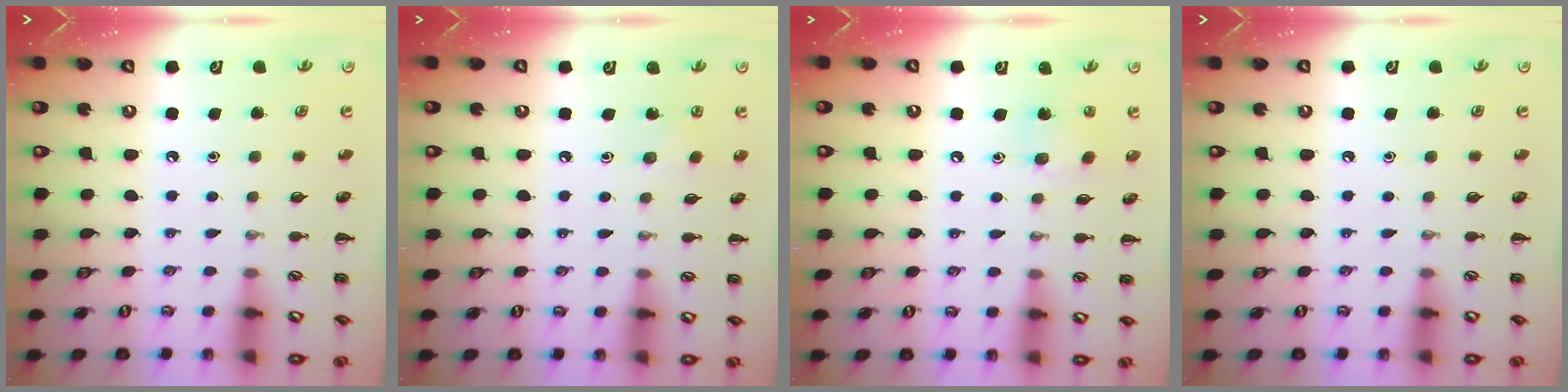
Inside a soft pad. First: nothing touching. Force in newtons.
{"total": 2.4, "press": 2.3, "slide": 0.8}
{"total": 5.5, "press": 5.3, "slide": 1.3}
{"total": 0.0}